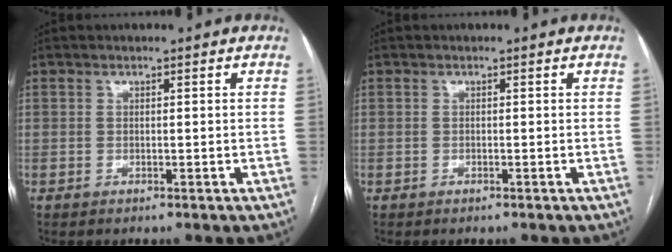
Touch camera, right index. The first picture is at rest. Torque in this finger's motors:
{"motor_torque": [-0.17, -0.16, 0.04, 0.01]}